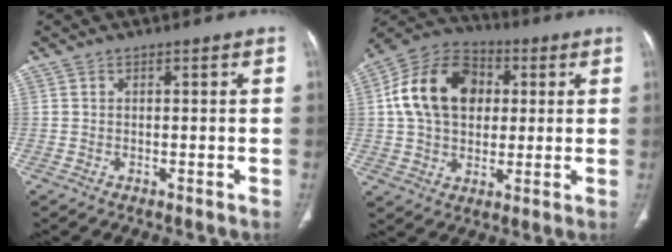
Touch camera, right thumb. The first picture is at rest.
{"total": 17.4, "force": [3.0, 12.6, 11.6], "torque": [-0.185, 0.017, 0.045]}